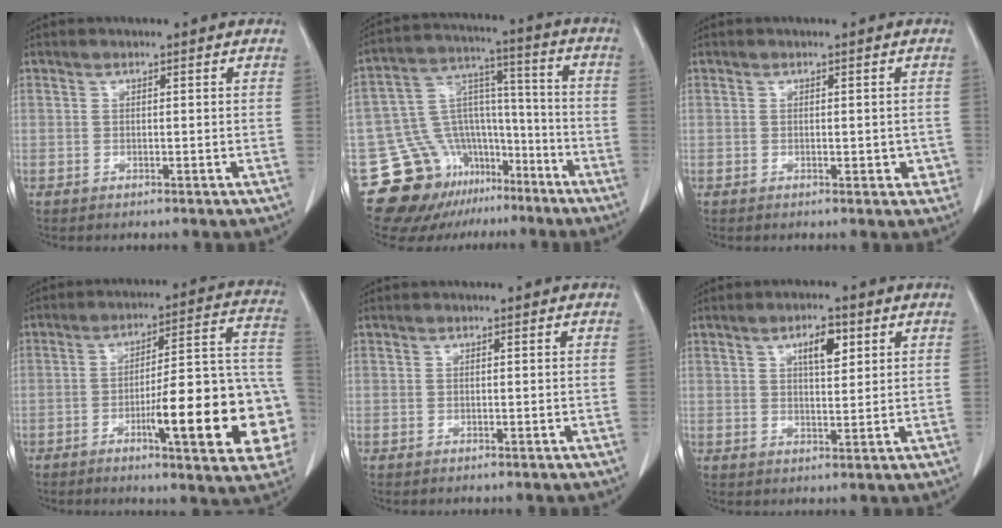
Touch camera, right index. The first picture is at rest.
{"total": 15.9, "force": [-10.8, 10.4, 5.3], "torque": [-0.088, 0.085, -0.171]}
{"total": 2.5, "force": [-0.5, 1.4, 2.0], "torque": [-0.015, 0.004, -0.002]}
{"total": 20.1, "force": [-5.9, 3.3, 18.9], "torque": [-0.178, 0.031, -0.072]}
{"total": 0.0}
{"total": 4.7, "force": [2.2, 1.6, 3.9], "torque": [-0.065, 0.001, 0.036]}